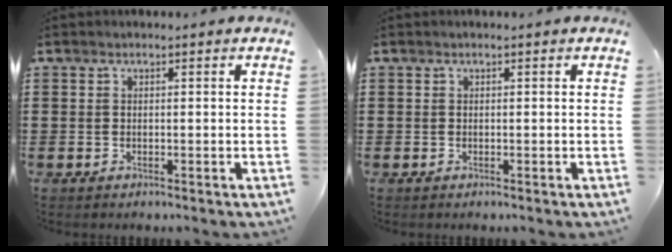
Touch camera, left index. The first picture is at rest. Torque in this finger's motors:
{"motor_torque": [0.00, 0.00, 0.00, 0.00]}